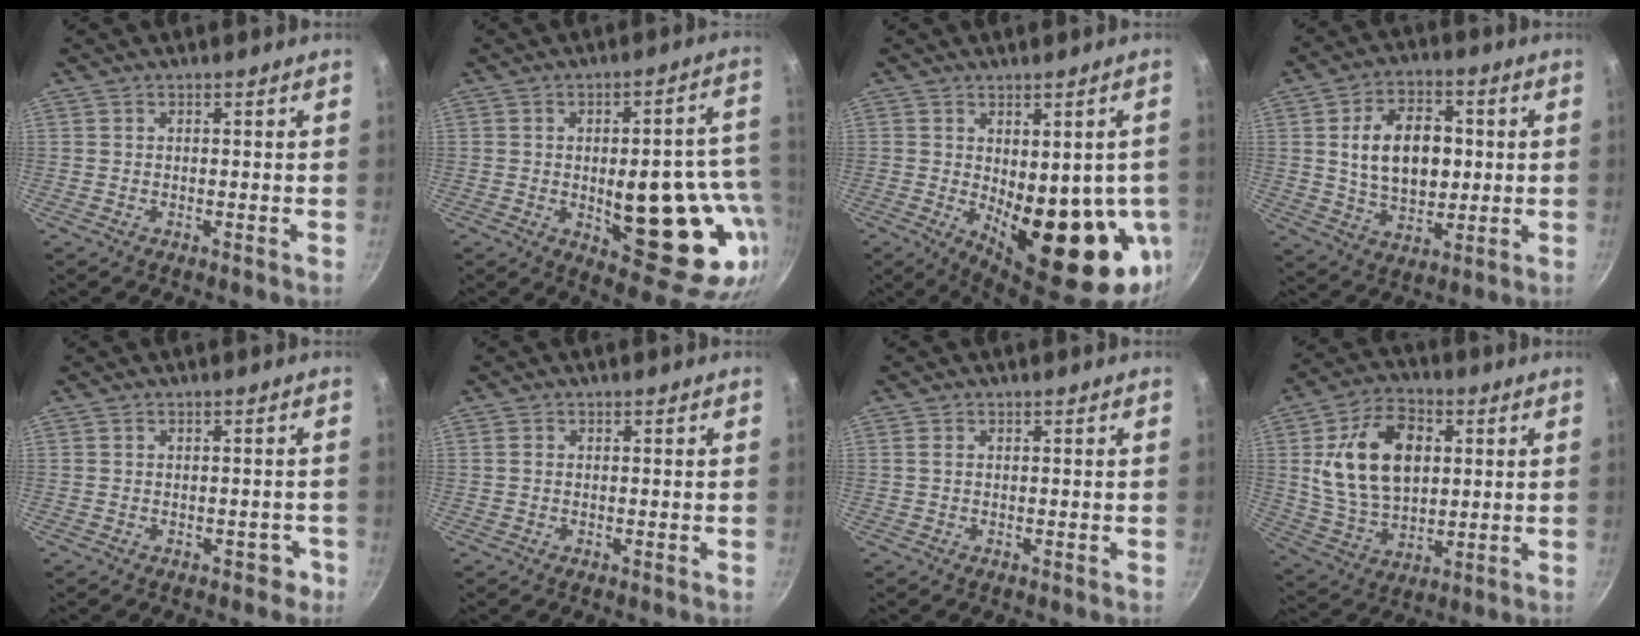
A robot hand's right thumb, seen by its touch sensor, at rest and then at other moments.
{"total": 22.8, "force": [-3.5, 9.7, 20.3], "torque": [-0.207, 0.002, -0.033]}
{"total": 18.6, "force": [-2.3, 8.1, 16.6], "torque": [-0.178, -0.031, -0.012]}
{"total": 14.5, "force": [1.6, 9.6, 10.8], "torque": [-0.144, 0.000, 0.031]}
{"total": 2.4, "force": [-1.2, 1.9, 1.0], "torque": [0.015, 0.028, 0.000]}
{"total": 0.9, "force": [0.1, 0.8, 0.5], "torque": [-0.009, 0.004, -0.001]}
{"total": 0.8, "force": [0.2, 0.5, 0.6], "torque": [-0.012, 0.002, 0.002]}
{"total": 17.7, "force": [3.3, 11.6, 12.9], "torque": [-0.205, -0.006, 0.065]}